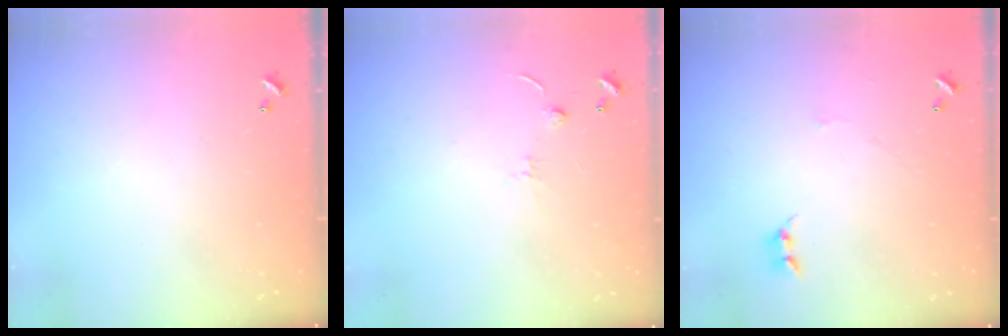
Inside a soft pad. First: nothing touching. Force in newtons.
{"total": 1.3, "press": 1.2, "slide": 0.5}
{"total": 0.9, "press": 0.8, "slide": 0.4}